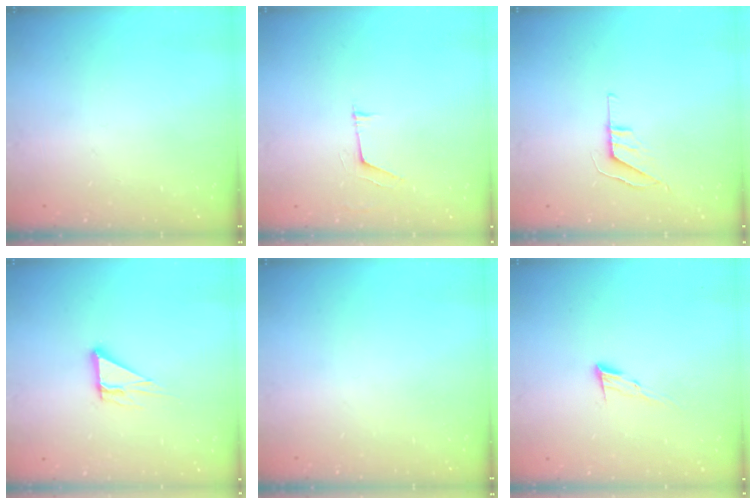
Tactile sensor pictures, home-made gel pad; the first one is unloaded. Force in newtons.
{"total": 4.4, "press": 4.3, "slide": 0.7}
{"total": 5.5, "press": 5.5, "slide": 0.4}
{"total": 5.5, "press": 5.5, "slide": 0.3}
{"total": 0.0}
{"total": 6.1, "press": 6.1, "slide": 0.6}